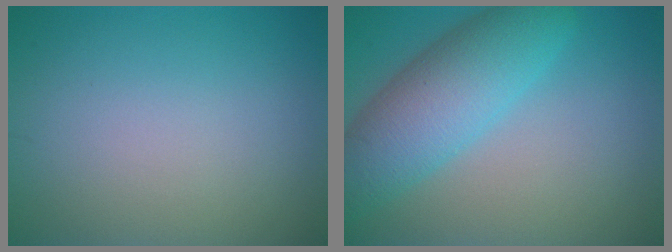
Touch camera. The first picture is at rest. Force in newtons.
{"total": 7.3, "press": 7.3, "slide": 0.0}